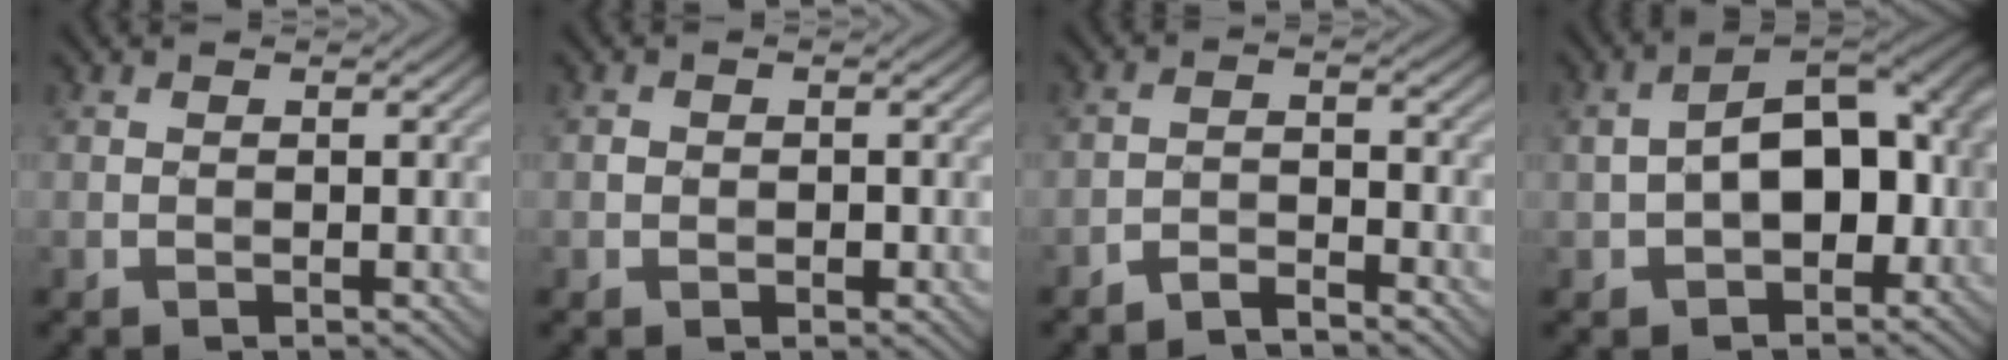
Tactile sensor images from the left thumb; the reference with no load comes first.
{"total": 1.1, "force": [-0.2, 1.0, 0.5], "torque": [-0.007, -0.005, -0.005]}
{"total": 3.1, "force": [-2.9, 0.5, 1.1], "torque": [-0.019, 0.003, -0.061]}
{"total": 13.7, "force": [-1.1, 8.4, 10.7], "torque": [-0.163, 0.005, -0.019]}